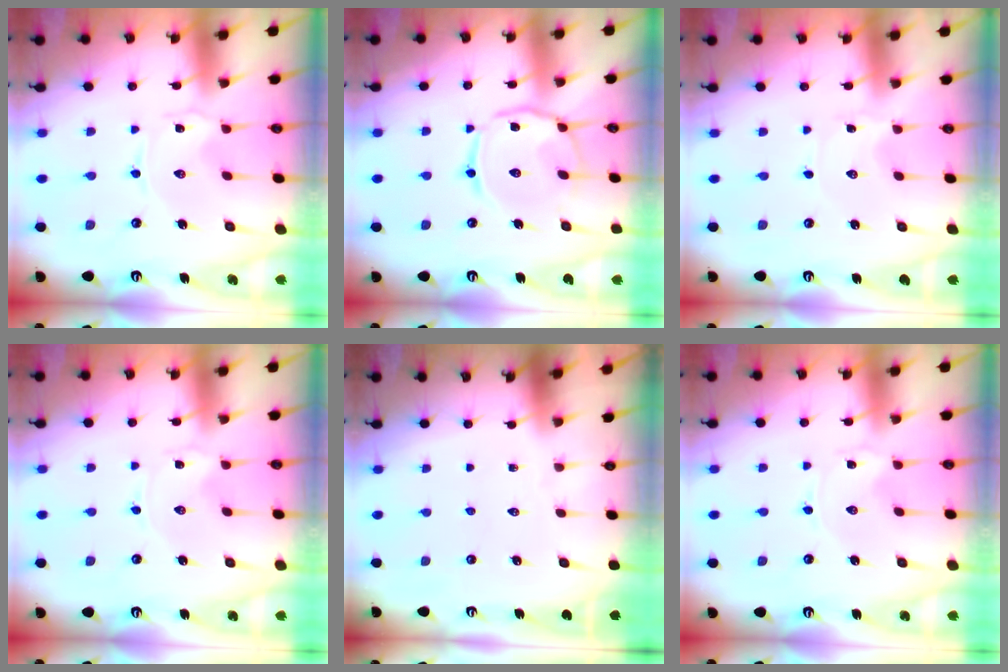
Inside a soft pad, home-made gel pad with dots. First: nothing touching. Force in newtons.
{"total": 8.1, "press": 8.1, "slide": 0.6}
{"total": 0.0}
{"total": 0.0}
{"total": 0.0}
{"total": 0.0}